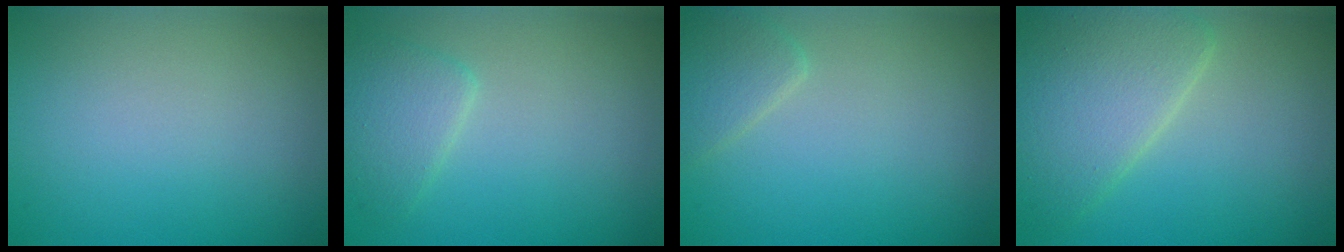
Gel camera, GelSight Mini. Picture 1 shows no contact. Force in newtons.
{"total": 2.4, "press": 2.4, "slide": 0.1}
{"total": 1.9, "press": 1.9, "slide": 0.1}
{"total": 6.0, "press": 6.0, "slide": 0.2}